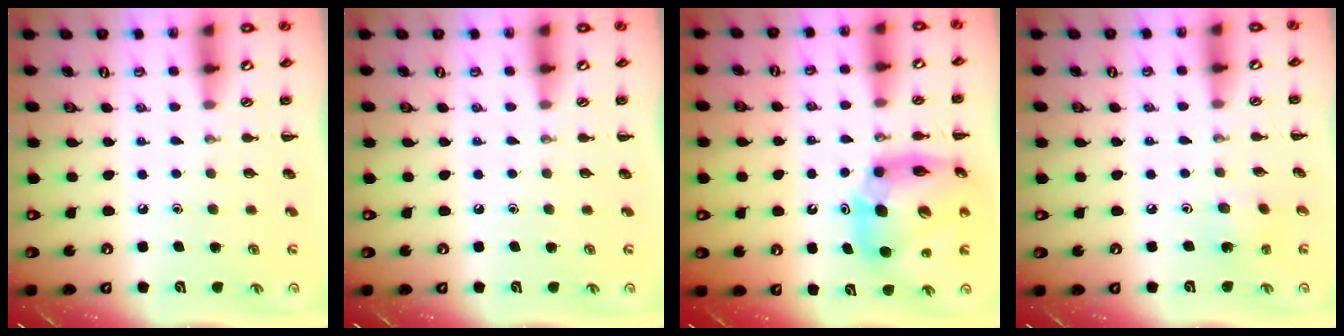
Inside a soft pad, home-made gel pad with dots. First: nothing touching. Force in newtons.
{"total": 0.0}
{"total": 15.1, "press": 14.5, "slide": 4.4}
{"total": 2.3, "press": 2.1, "slide": 0.8}